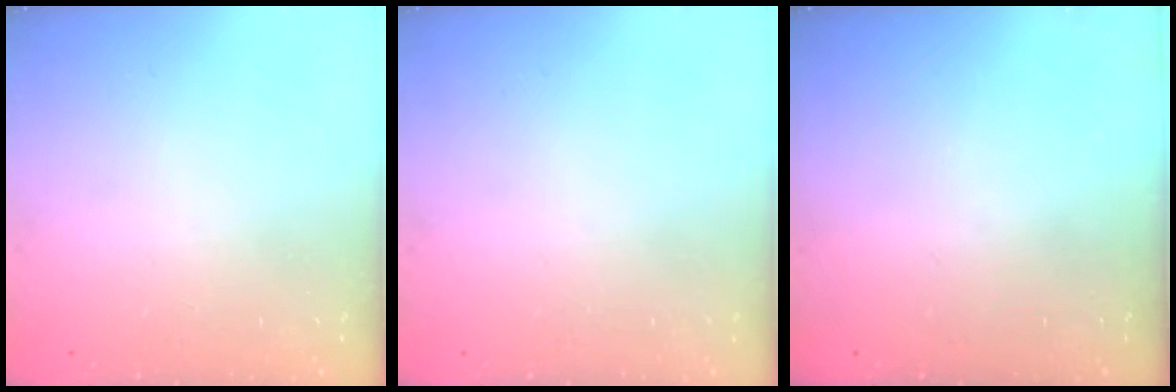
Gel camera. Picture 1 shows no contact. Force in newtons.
{"total": 0.0}
{"total": 0.0}